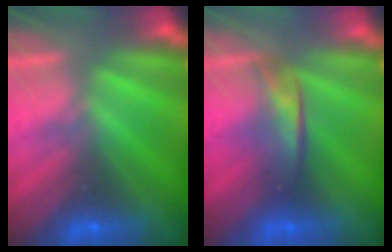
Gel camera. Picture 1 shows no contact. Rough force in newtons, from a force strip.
{"total": 2.0}